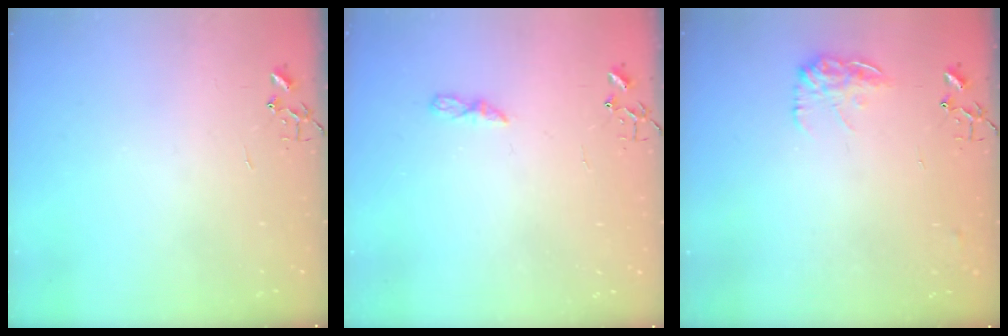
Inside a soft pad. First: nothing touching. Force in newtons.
{"total": 5.5, "press": 5.4, "slide": 0.4}
{"total": 10.8, "press": 10.7, "slide": 0.6}